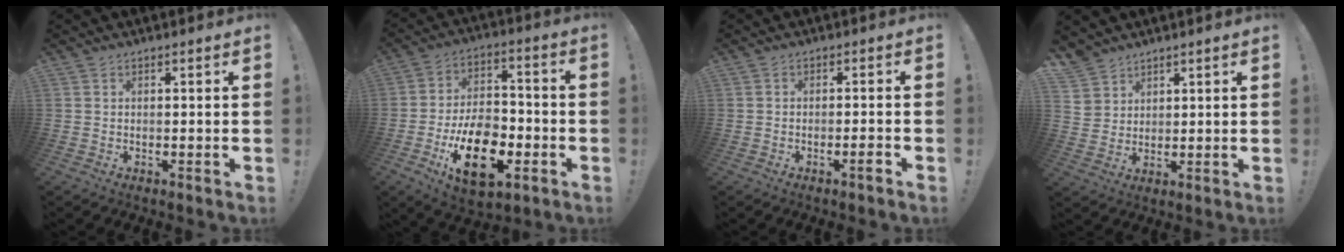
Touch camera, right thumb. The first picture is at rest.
{"total": 19.9, "force": [-7.8, 11.5, 14.2], "torque": [-0.232, 0.050, -0.122]}
{"total": 4.1, "force": [-2.3, 0.2, 3.3], "torque": [-0.051, 0.006, -0.038]}
{"total": 5.1, "force": [3.8, 3.4, 0.3], "torque": [-0.016, -0.029, 0.076]}